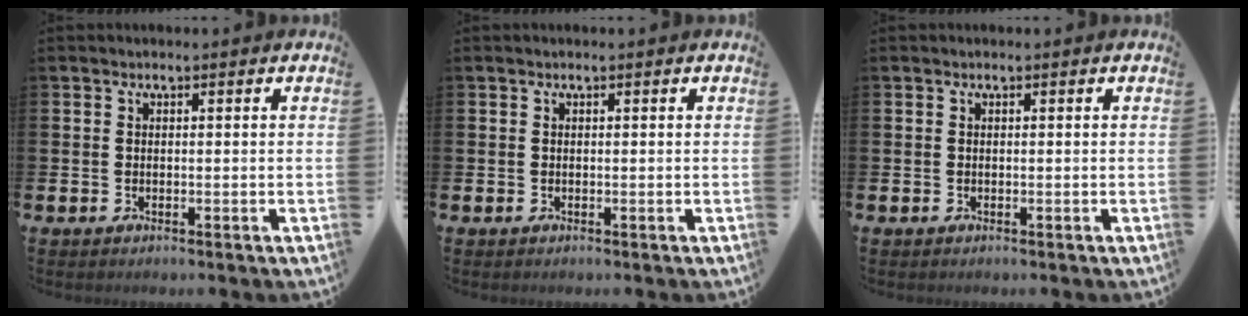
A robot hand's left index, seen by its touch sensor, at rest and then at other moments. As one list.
[{"total": 0.0}, {"total": 0.0}]